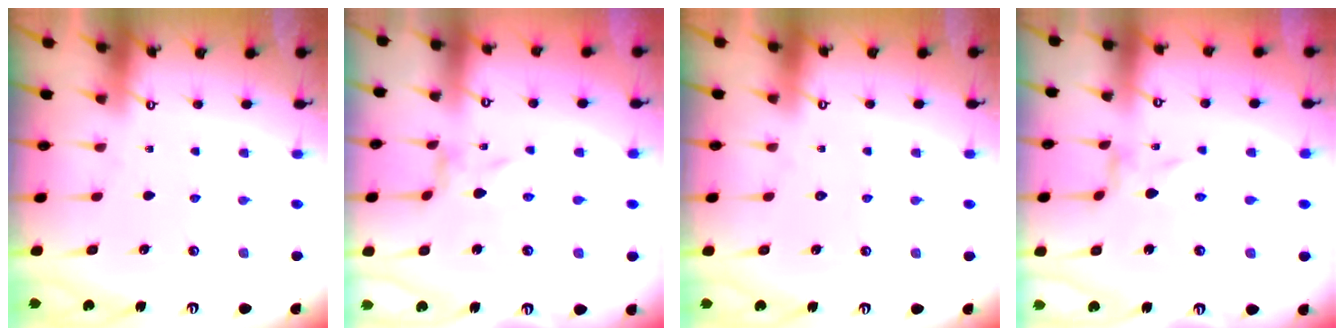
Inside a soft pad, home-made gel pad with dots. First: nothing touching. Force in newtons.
{"total": 1.6, "press": 1.6, "slide": 0.2}
{"total": 1.8, "press": 1.8, "slide": 0.2}
{"total": 1.0, "press": 1.0, "slide": 0.2}